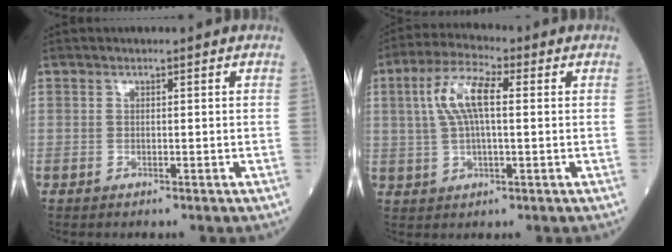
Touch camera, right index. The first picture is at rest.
{"total": 8.2, "force": [1.7, 2.4, 7.7], "torque": [-0.163, 0.021, 0.032]}